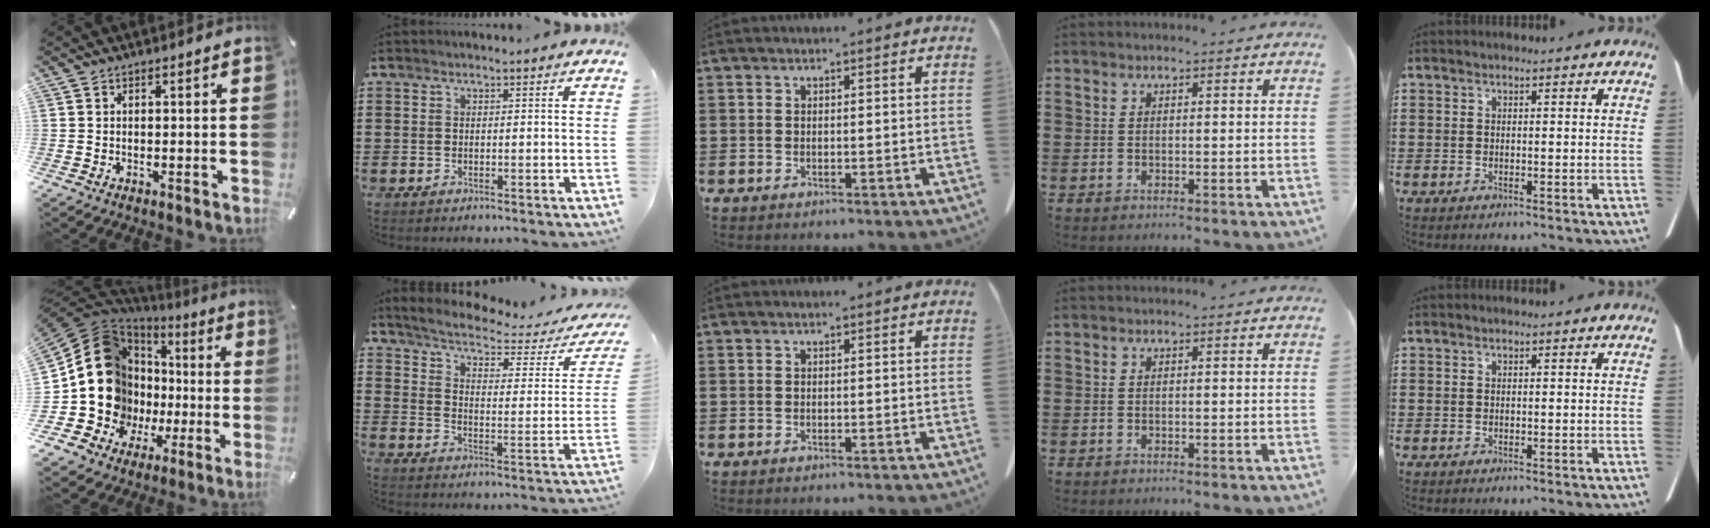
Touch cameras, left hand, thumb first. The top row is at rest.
{"thumb": {"total": 17.8, "force": [-0.1, 16.3, 7.2], "torque": [-0.147, -0.034, 0.028]}, "index": {"total": 3.9, "force": [3.1, 0.3, 2.3], "torque": [-0.066, -0.030, 0.043]}}